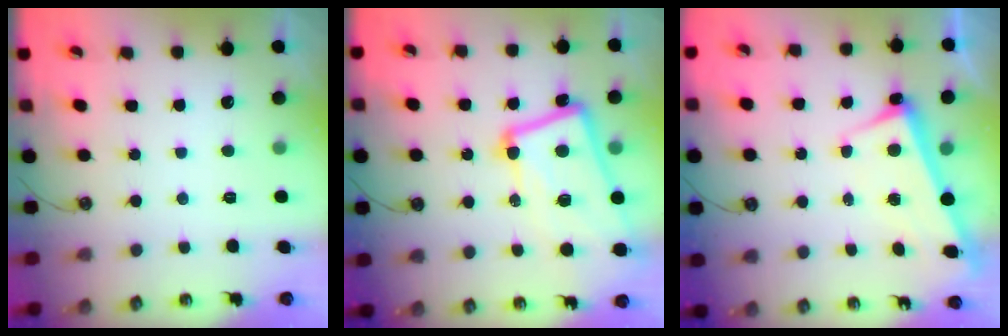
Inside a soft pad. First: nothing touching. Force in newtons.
{"total": 16.7, "press": 16.6, "slide": 2.4}
{"total": 3.2, "press": 3.2, "slide": 0.7}